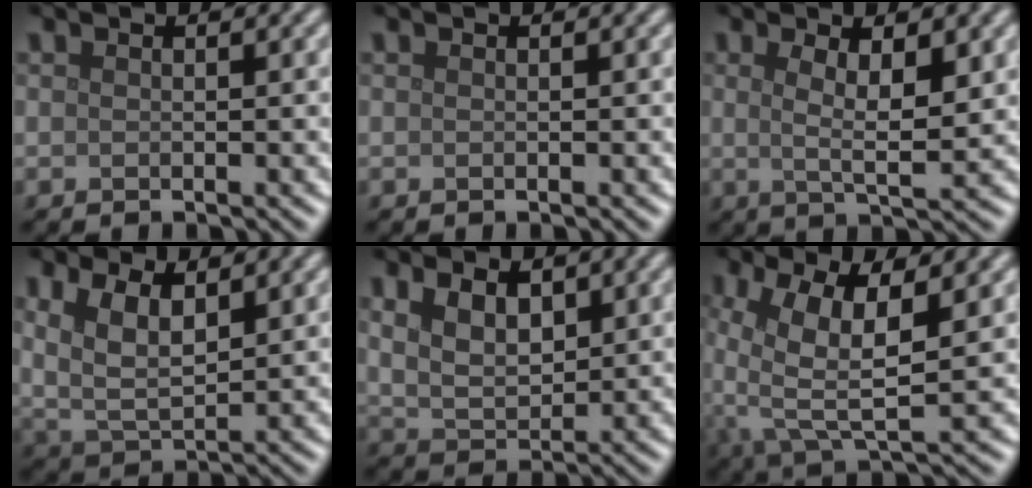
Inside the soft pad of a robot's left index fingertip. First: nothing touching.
{"total": 0.0}
{"total": 4.0, "force": [0.9, 0.9, 3.7], "torque": [-0.066, -0.006, 0.016]}
{"total": 5.3, "force": [1.9, 2.8, 4.1], "torque": [-0.092, -0.002, 0.038]}
{"total": 4.0, "force": [1.6, 2.3, 2.9], "torque": [-0.064, -0.001, 0.034]}
{"total": 7.6, "force": [0.9, 3.1, 6.8], "torque": [-0.144, 0.003, 0.009]}